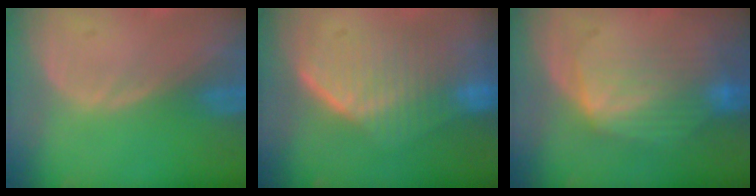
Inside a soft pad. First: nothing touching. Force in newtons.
{"total": 7.8, "press": 7.7, "slide": 0.6}
{"total": 7.2, "press": 7.1, "slide": 1.0}